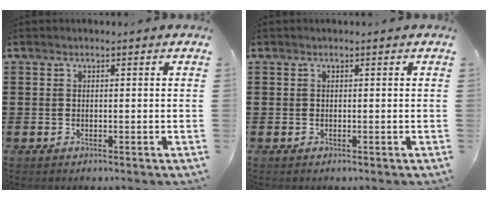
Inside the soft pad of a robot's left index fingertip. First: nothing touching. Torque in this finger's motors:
{"motor_torque": [0.00, 0.00, 0.00, -0.01]}